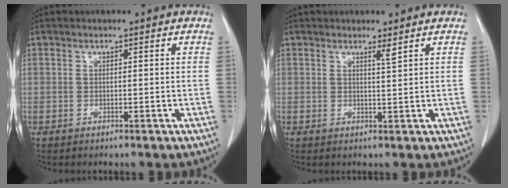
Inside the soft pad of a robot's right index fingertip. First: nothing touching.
{"total": 1.1, "force": [0.9, -0.3, 0.7], "torque": [-0.020, -0.011, 0.016]}